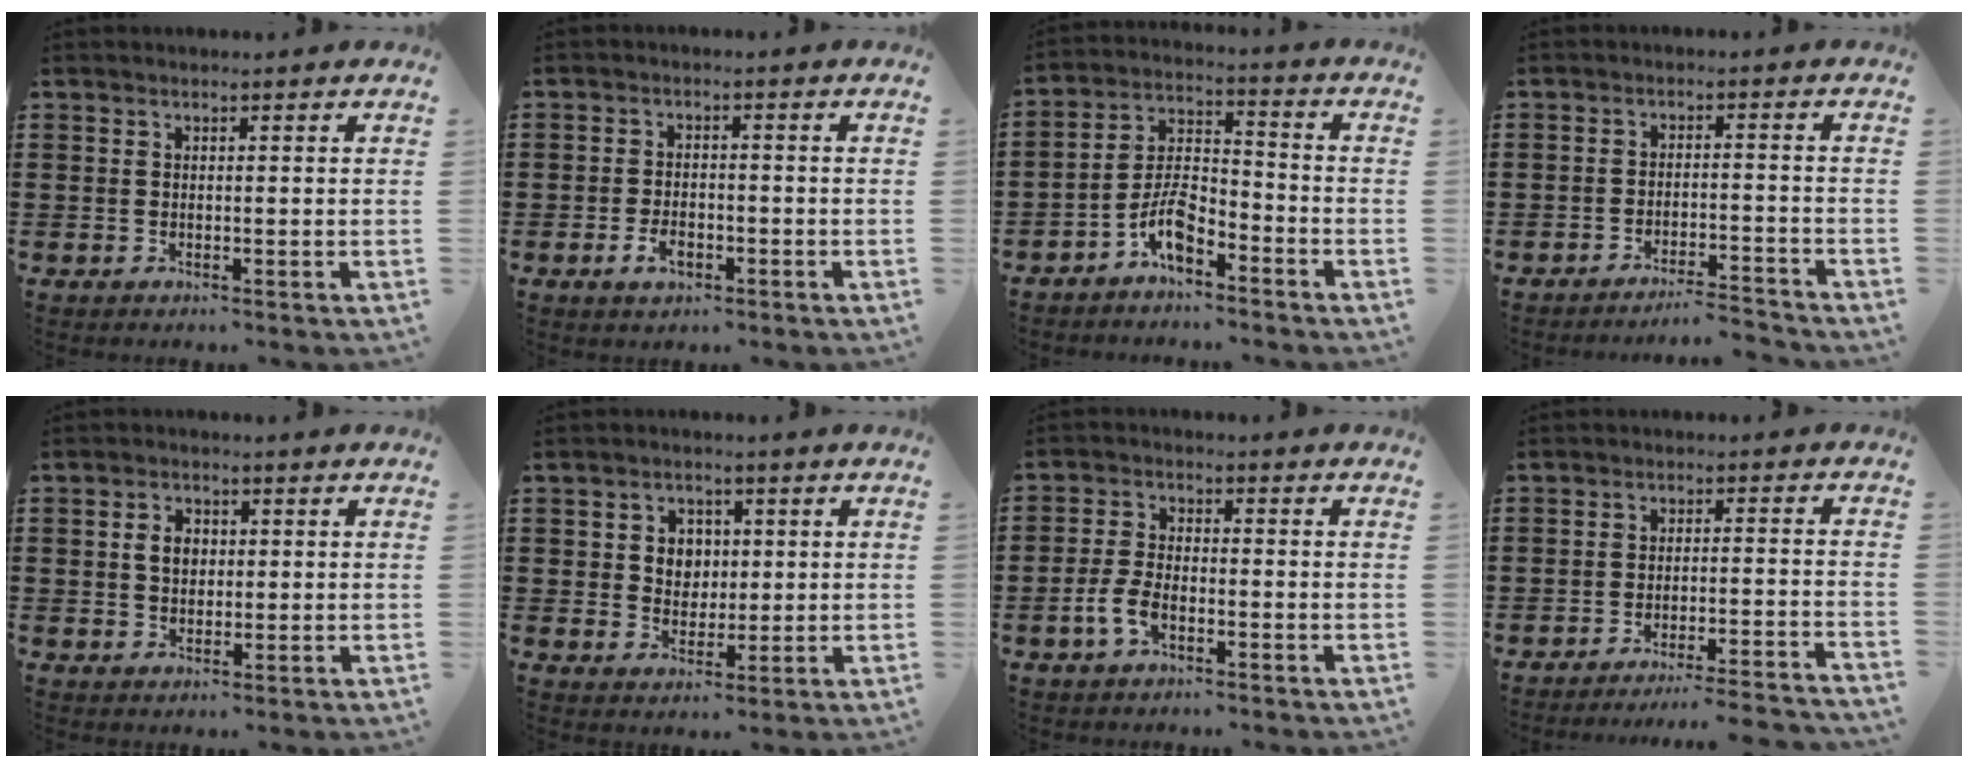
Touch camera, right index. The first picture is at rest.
{"total": 3.3, "force": [-1.5, 1.8, 2.4], "torque": [-0.042, 0.002, -0.028]}
{"total": 6.7, "force": [-4.4, 2.7, 4.3], "torque": [-0.102, 0.005, -0.089]}
{"total": 3.9, "force": [-3.8, -0.3, 0.7], "torque": [-0.016, -0.004, -0.080]}
{"total": 3.3, "force": [0.5, 2.4, 2.2], "torque": [-0.049, 0.013, 0.007]}
{"total": 4.3, "force": [0.9, 3.9, 1.5], "torque": [-0.037, 0.013, 0.010]}
{"total": 4.3, "force": [-2.0, 2.1, 3.2], "torque": [-0.076, 0.000, -0.042]}
{"total": 4.1, "force": [-3.9, -0.7, 1.0], "torque": [-0.019, -0.011, -0.080]}